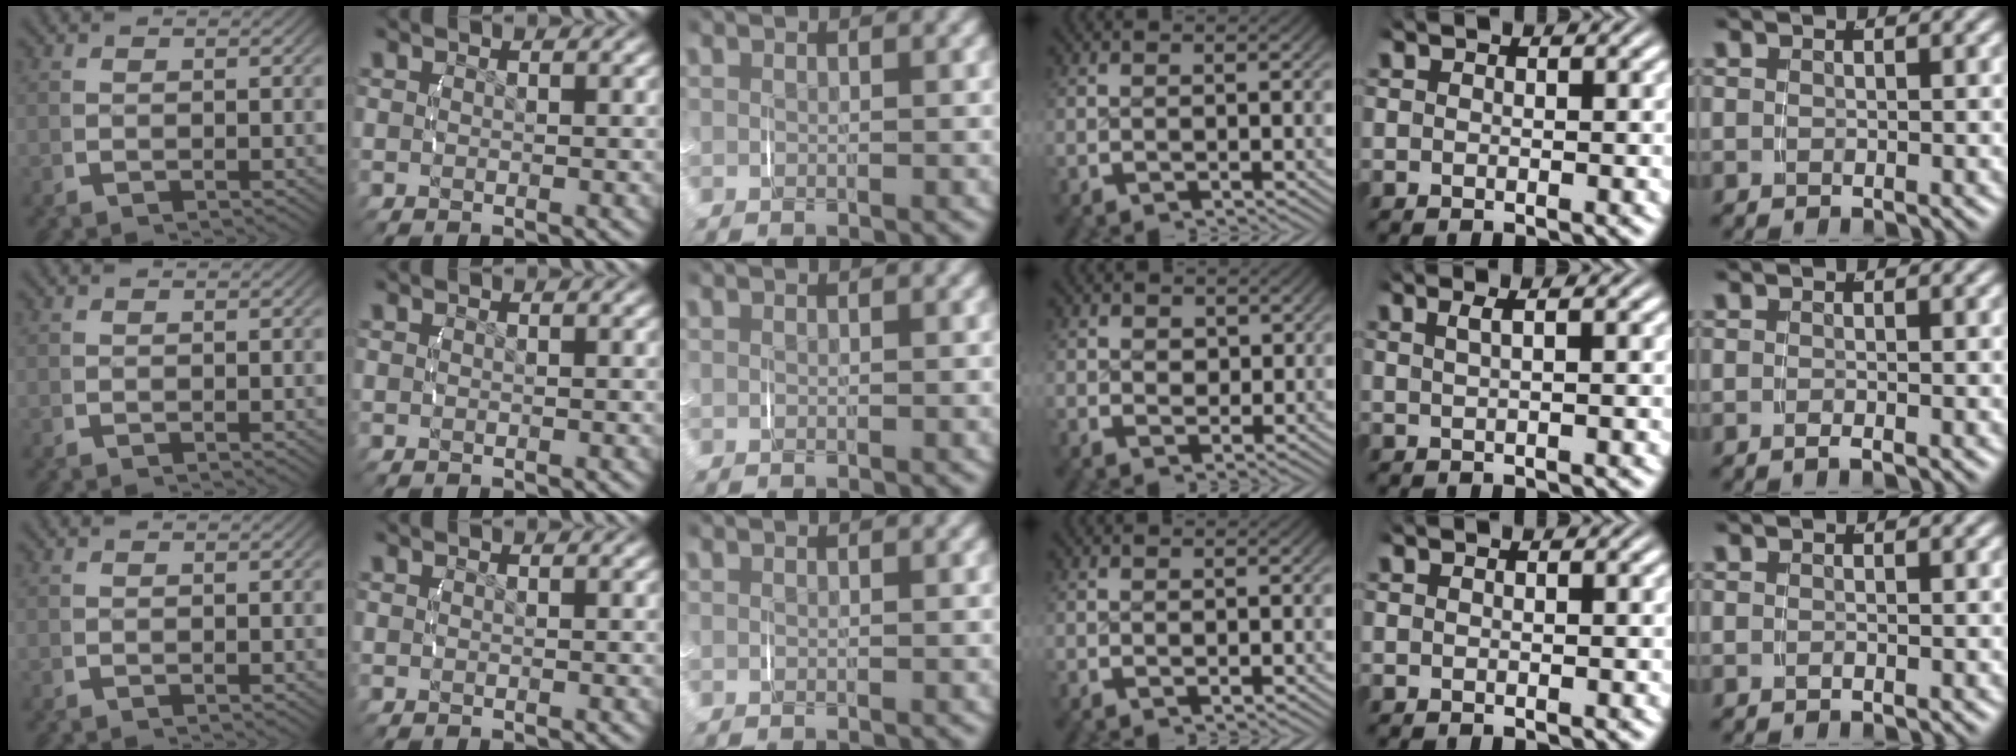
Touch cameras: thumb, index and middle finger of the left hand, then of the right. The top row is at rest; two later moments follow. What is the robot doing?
{"motion": "lift_and_place", "object": "small bumper sticker"}